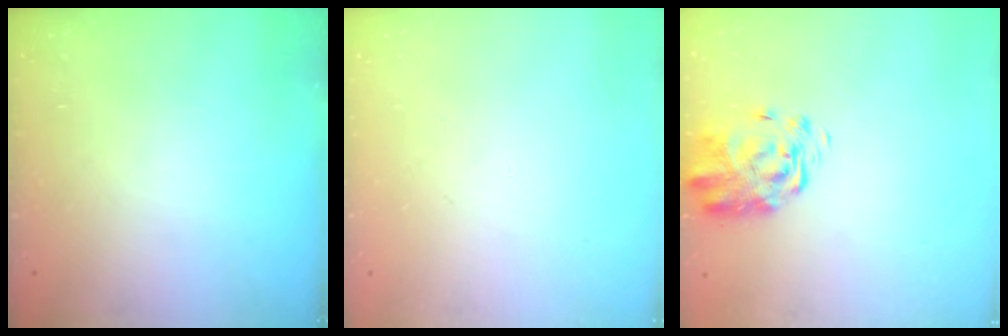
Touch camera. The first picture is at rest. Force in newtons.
{"total": 0.0}
{"total": 3.4, "press": 3.0, "slide": 1.5}